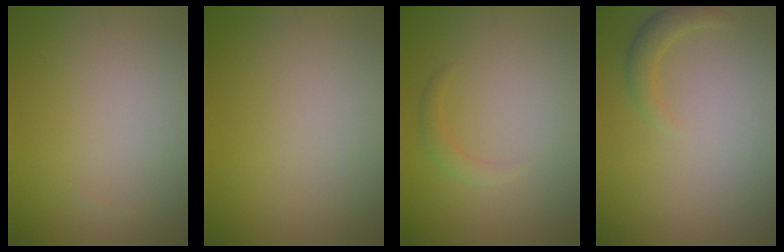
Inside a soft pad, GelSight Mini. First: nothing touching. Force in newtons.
{"total": 0.0}
{"total": 1.1, "press": 1.1, "slide": 0.2}
{"total": 1.6, "press": 1.6, "slide": 0.1}